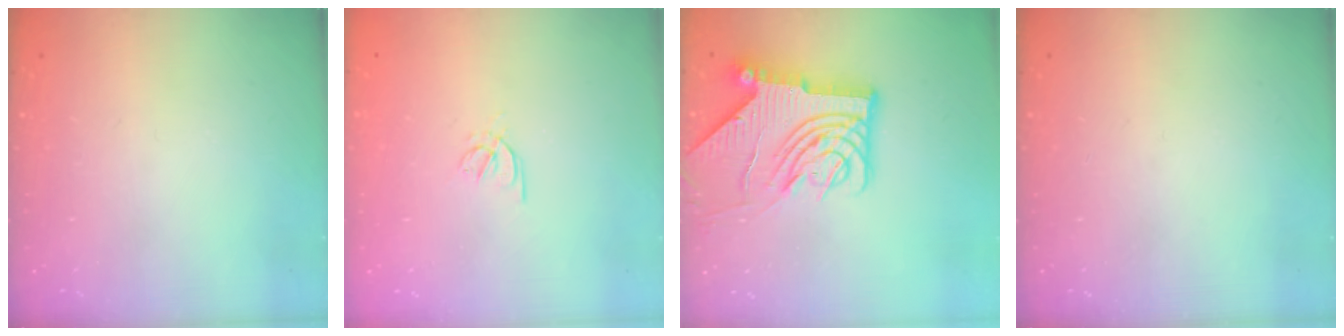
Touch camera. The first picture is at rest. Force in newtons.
{"total": 2.4, "press": 2.4, "slide": 0.5}
{"total": 14.7, "press": 14.6, "slide": 1.7}
{"total": 0.0}